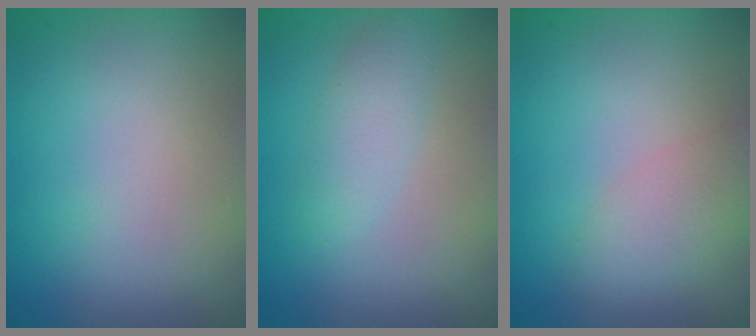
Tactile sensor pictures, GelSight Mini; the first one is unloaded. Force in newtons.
{"total": 2.0, "press": 2.0, "slide": 0.1}
{"total": 2.6, "press": 2.6, "slide": 0.1}